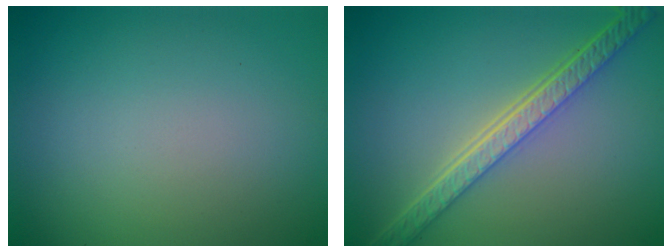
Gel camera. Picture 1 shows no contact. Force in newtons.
{"total": 5.8, "press": 4.5, "slide": 3.7}